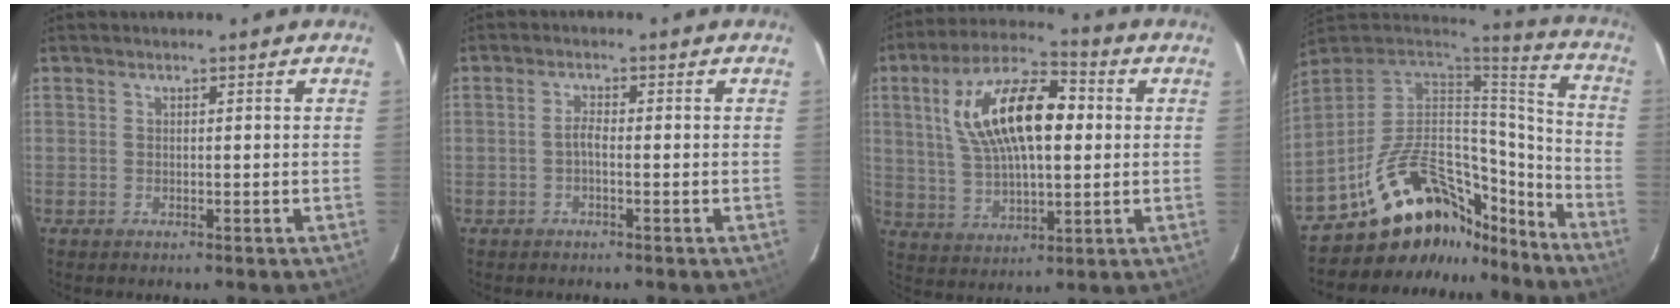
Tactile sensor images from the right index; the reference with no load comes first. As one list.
[{"total": 1.6, "force": [-0.6, 0.4, 1.4], "torque": [-0.029, 0.006, -0.014]}, {"total": 17.7, "force": [3.5, 7.6, 15.6], "torque": [-0.288, 0.026, 0.065]}, {"total": 25.6, "force": [-18.4, 12.8, 12.2], "torque": [-0.221, 0.059, -0.263]}]